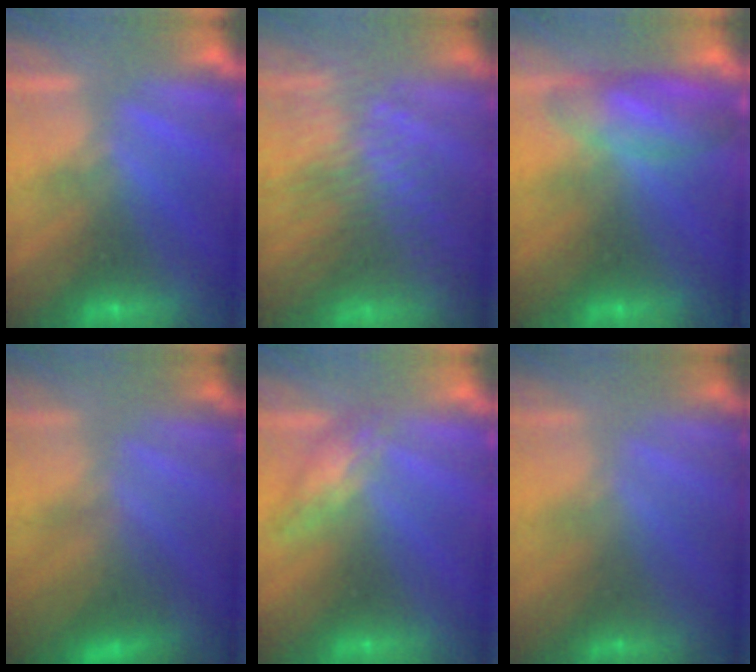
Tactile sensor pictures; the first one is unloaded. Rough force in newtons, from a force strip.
{"total": 6.8}
{"total": 4.8}
{"total": 3.3}
{"total": 2.8}
{"total": 1.6}